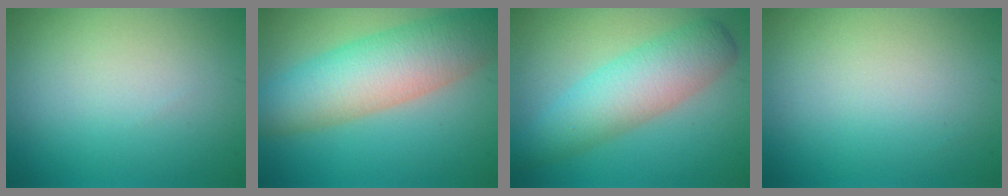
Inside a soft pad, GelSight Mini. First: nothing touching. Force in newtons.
{"total": 7.9, "press": 7.9, "slide": 0.5}
{"total": 5.8, "press": 5.8, "slide": 0.1}
{"total": 0.0}